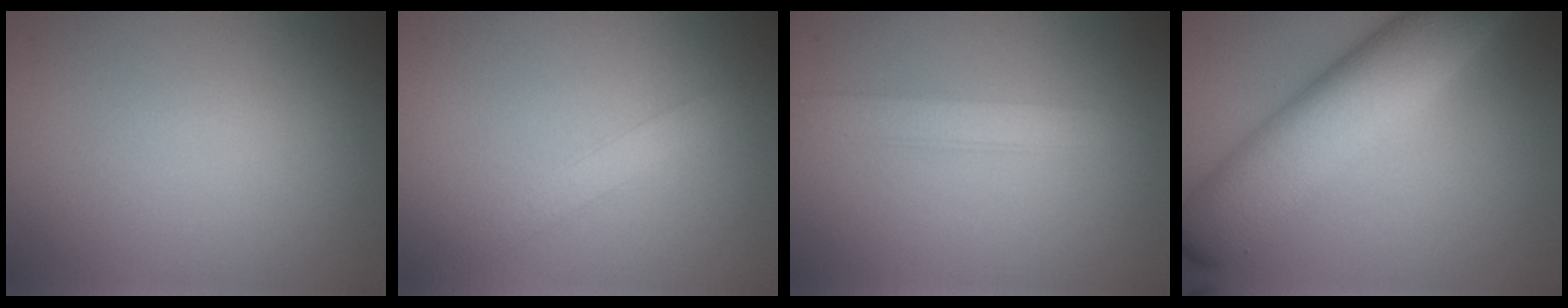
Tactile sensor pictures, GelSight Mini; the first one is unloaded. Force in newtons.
{"total": 2.0, "press": 2.0, "slide": 0.1}
{"total": 2.2, "press": 2.2, "slide": 0.1}
{"total": 9.8, "press": 9.8, "slide": 0.2}